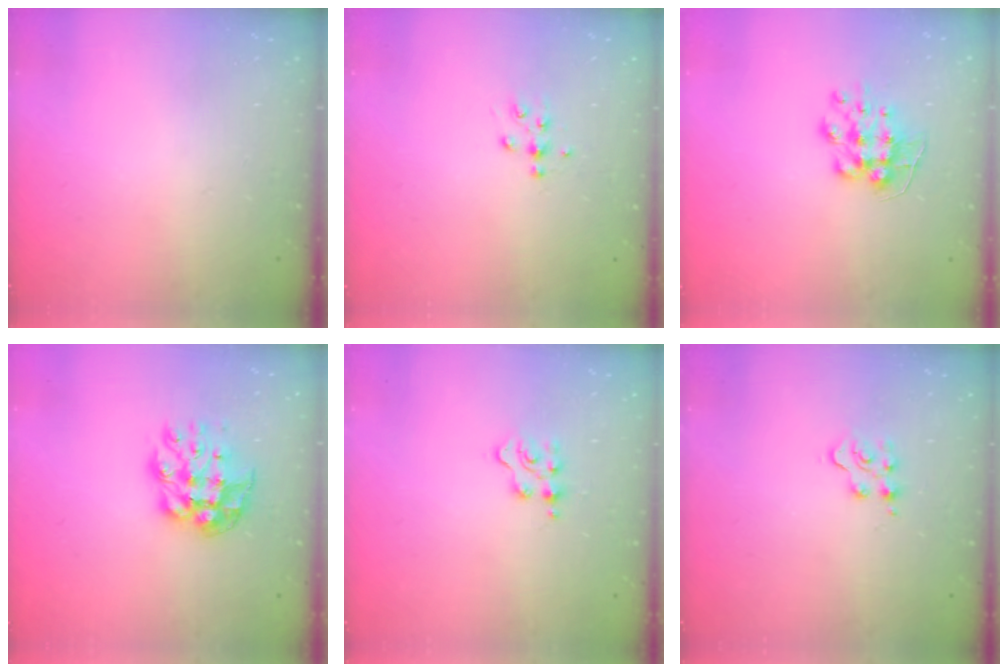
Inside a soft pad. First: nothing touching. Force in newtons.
{"total": 4.9, "press": 4.9, "slide": 0.7}
{"total": 9.0, "press": 9.0, "slide": 0.1}
{"total": 11.6, "press": 11.6, "slide": 1.1}
{"total": 2.9, "press": 2.9, "slide": 0.5}
{"total": 5.2, "press": 5.2, "slide": 0.5}